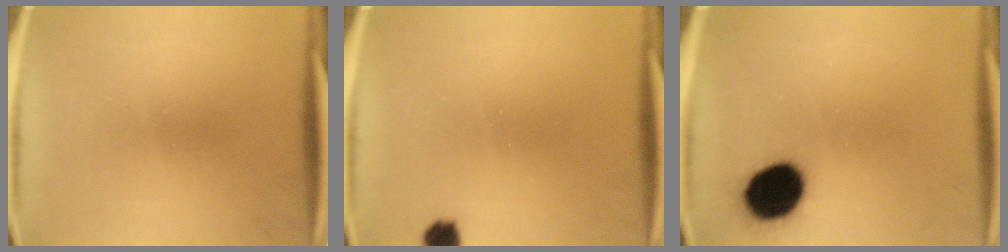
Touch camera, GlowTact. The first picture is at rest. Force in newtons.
{"total": 2.7}
{"total": 14.4}